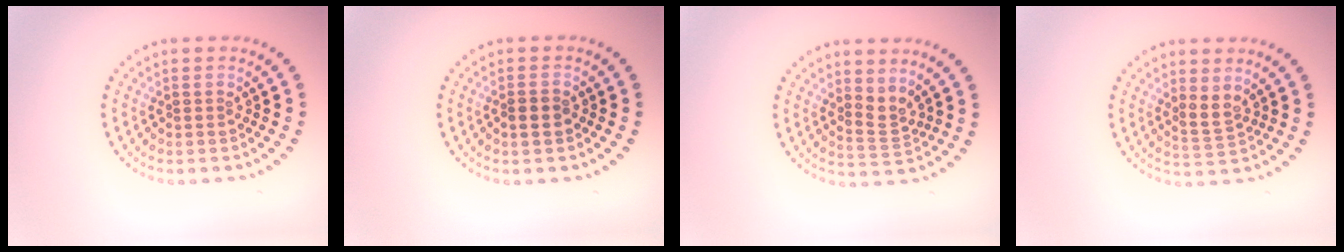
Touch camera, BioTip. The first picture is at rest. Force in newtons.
{"total": 1.6, "press": 1.5, "slide": 0.3}
{"total": 2.1, "press": 1.4, "slide": 1.6}
{"total": 1.8, "press": 1.4, "slide": 1.2}